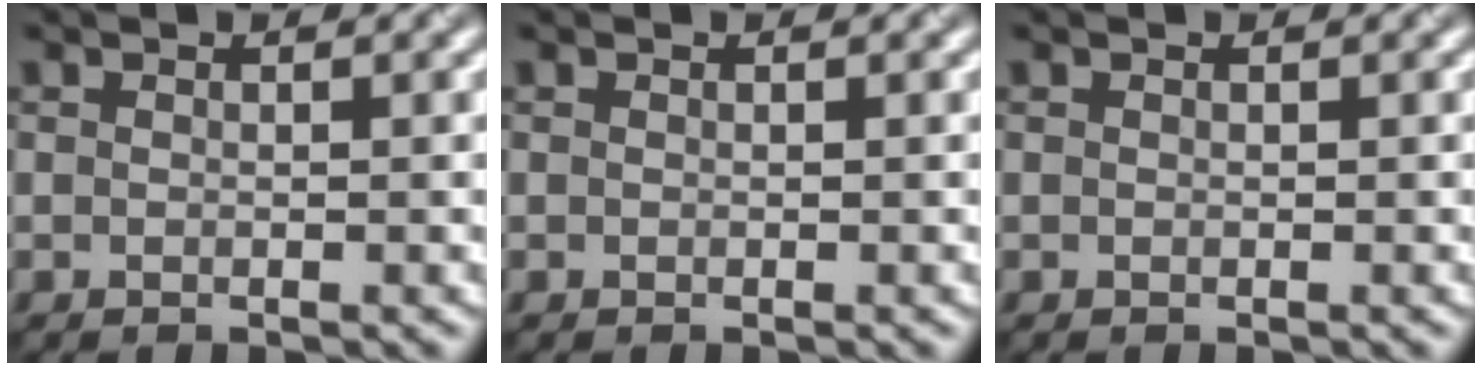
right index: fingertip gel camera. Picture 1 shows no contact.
{"total": 0.0}
{"total": 0.0}